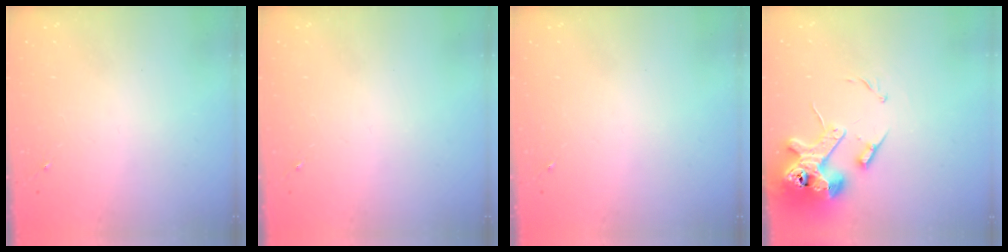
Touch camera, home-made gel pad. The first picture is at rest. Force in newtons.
{"total": 0.0}
{"total": 0.0}
{"total": 14.4, "press": 14.2, "slide": 2.1}